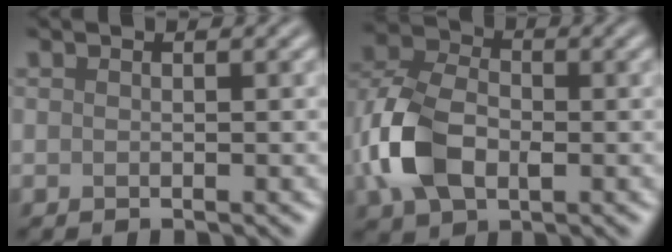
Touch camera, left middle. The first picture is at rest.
{"total": 7.7, "force": [-1.8, 5.2, 5.4], "torque": [-0.121, 0.009, -0.049]}